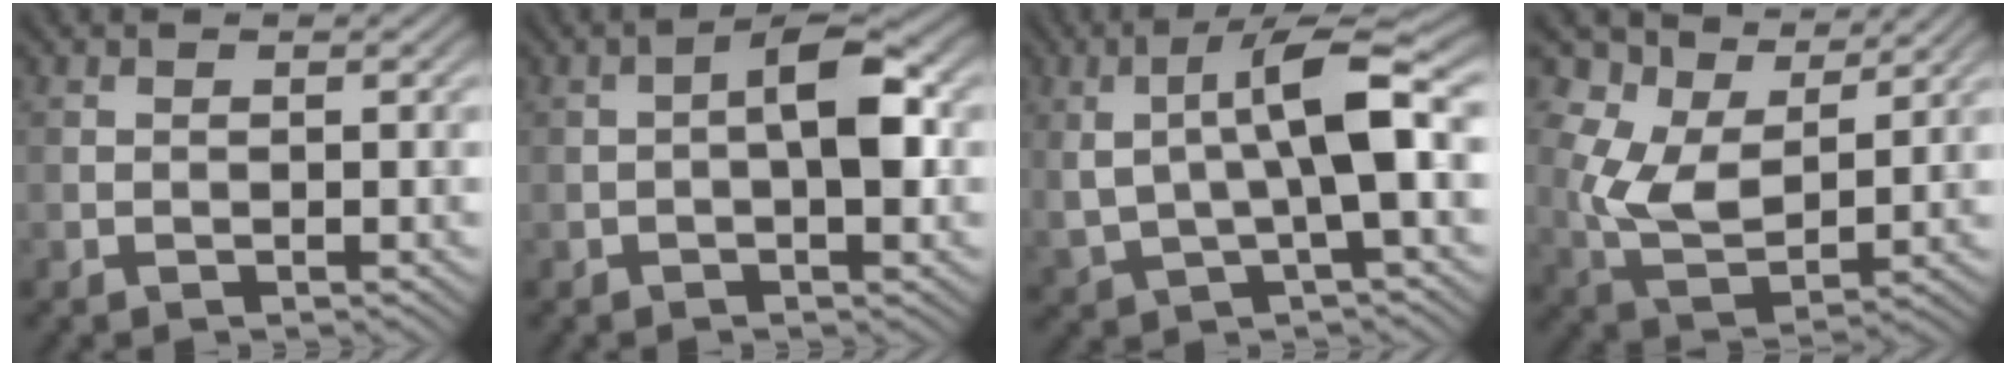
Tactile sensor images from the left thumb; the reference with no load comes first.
{"total": 4.9, "force": [-0.4, 1.6, 4.6], "torque": [-0.071, 0.013, -0.014]}
{"total": 9.5, "force": [1.5, 2.9, 8.9], "torque": [-0.172, 0.006, 0.028]}
{"total": 9.3, "force": [5.0, 5.2, 5.9], "torque": [-0.146, 0.003, 0.100]}